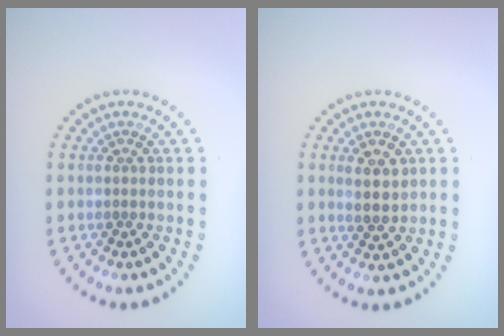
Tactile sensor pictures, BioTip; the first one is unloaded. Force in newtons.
{"total": 2.4, "press": 2.3, "slide": 0.8}